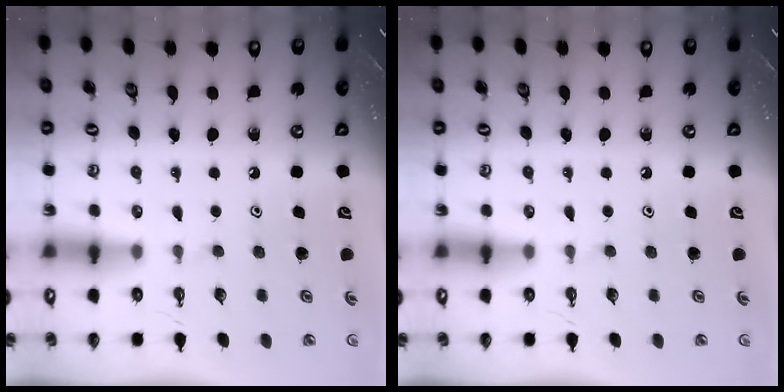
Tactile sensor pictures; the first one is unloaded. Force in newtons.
{"total": 0.0}